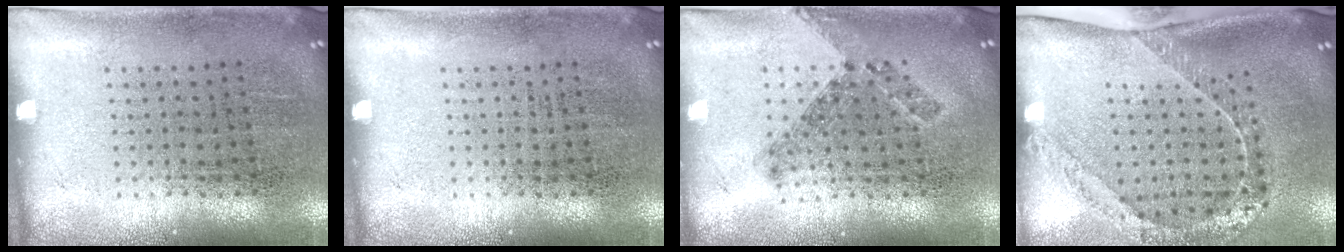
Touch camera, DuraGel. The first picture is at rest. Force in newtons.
{"total": 0.0}
{"total": 0.9, "press": 0.8, "slide": 0.4}
{"total": 1.8, "press": 1.5, "slide": 1.1}